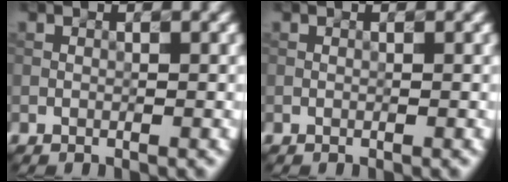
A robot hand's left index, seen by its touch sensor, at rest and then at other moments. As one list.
[{"total": 0.0}]